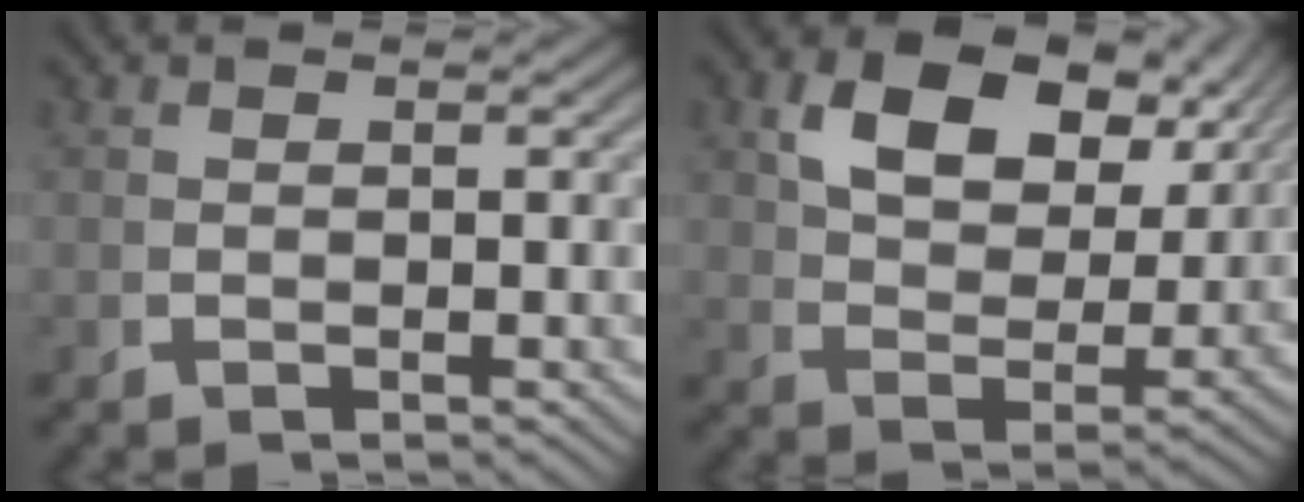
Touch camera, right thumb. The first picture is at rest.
{"total": 8.8, "force": [4.7, 4.4, 5.9], "torque": [-0.097, 0.005, 0.079]}